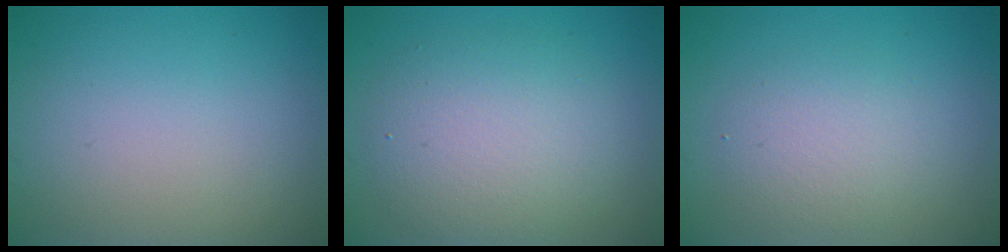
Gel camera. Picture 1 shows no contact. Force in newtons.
{"total": 5.3, "press": 5.3, "slide": 0.4}
{"total": 2.6, "press": 2.6, "slide": 0.1}